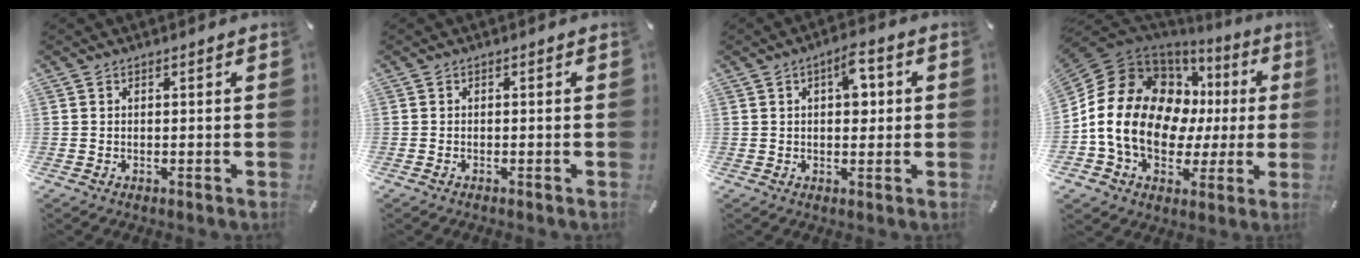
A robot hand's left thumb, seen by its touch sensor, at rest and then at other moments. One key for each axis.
{"total": 0.5, "fx": -0.4, "fy": 0.1, "fz": 0.3, "tx": -0.006, "ty": -0.004, "tz": -0.007}
{"total": 6.4, "fx": 1.3, "fy": 3.3, "fz": 5.3, "tx": -0.073, "ty": 0.001, "tz": 0.015}
{"total": 21.0, "fx": 0.6, "fy": 15.9, "fz": 13.8, "tx": -0.273, "ty": -0.014, "tz": 0.020}